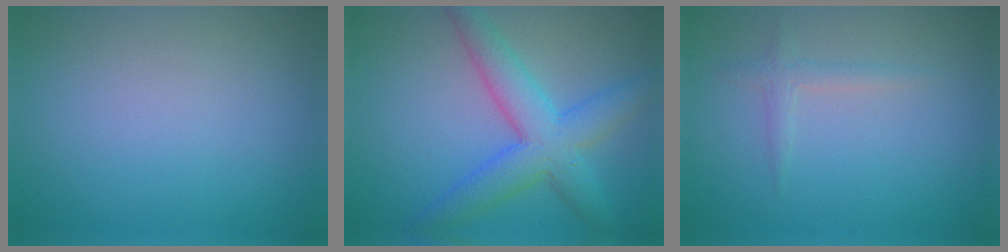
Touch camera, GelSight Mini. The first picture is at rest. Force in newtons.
{"total": 6.0, "press": 6.0, "slide": 0.2}
{"total": 1.3, "press": 1.3, "slide": 0.0}